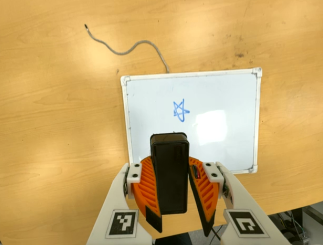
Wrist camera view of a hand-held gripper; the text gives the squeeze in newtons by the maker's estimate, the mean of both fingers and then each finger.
{"total": 9.2, "left": 9.3, "right": 9.2}